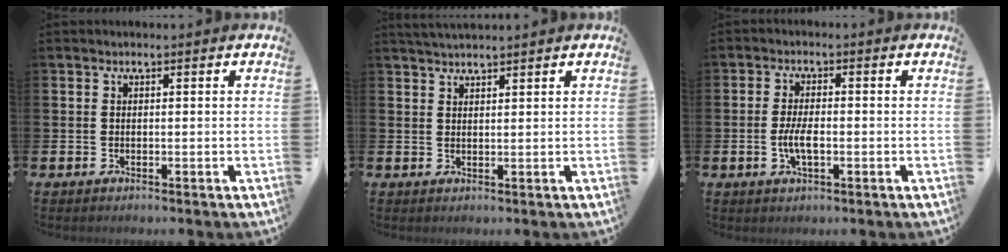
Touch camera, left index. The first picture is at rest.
{"total": 2.1, "force": [2.0, 0.1, 0.3], "torque": [-0.008, -0.005, 0.037]}
{"total": 3.7, "force": [-0.9, 1.4, 3.4], "torque": [-0.057, -0.004, -0.020]}